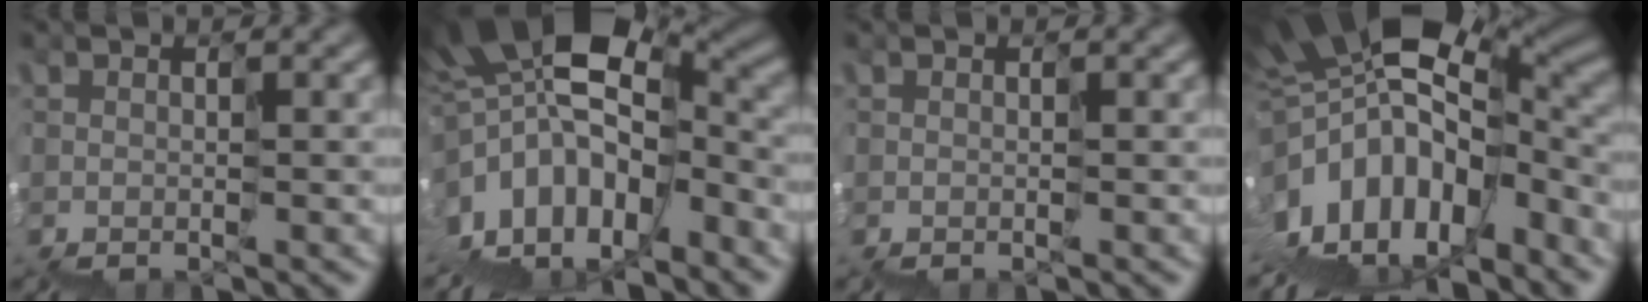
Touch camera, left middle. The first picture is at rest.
{"total": 13.3, "force": [-1.0, 8.3, 10.3], "torque": [-0.183, 0.006, 0.005]}
{"total": 0.0}
{"total": 13.9, "force": [-2.7, 8.5, 10.7], "torque": [-0.196, -0.001, -0.032]}